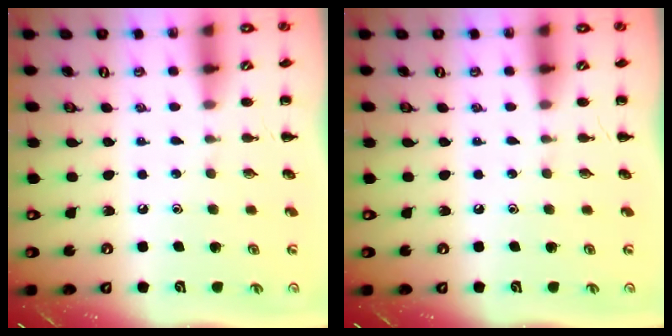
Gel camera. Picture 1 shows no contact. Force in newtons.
{"total": 0.0}